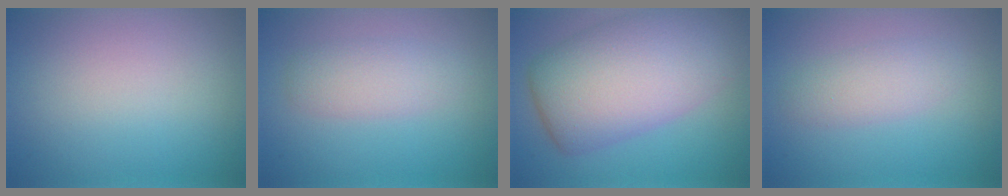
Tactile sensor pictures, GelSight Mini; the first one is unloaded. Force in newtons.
{"total": 2.7, "press": 2.7, "slide": 0.1}
{"total": 10.3, "press": 10.3, "slide": 0.6}
{"total": 2.5, "press": 2.5, "slide": 0.1}